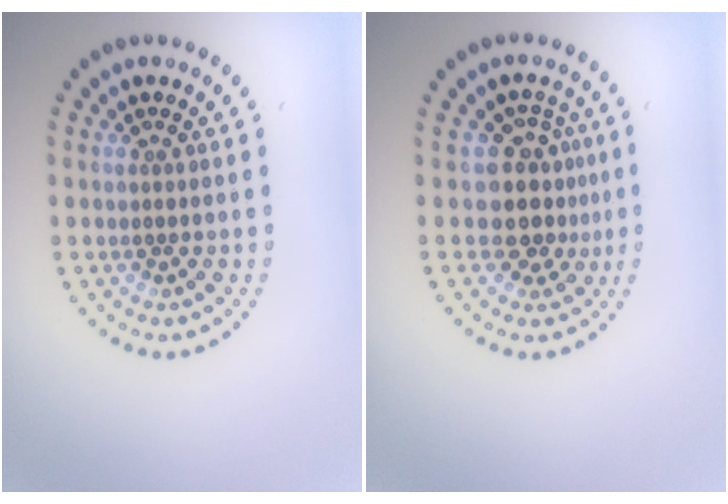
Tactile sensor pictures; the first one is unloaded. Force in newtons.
{"total": 3.7, "press": 2.8, "slide": 2.3}